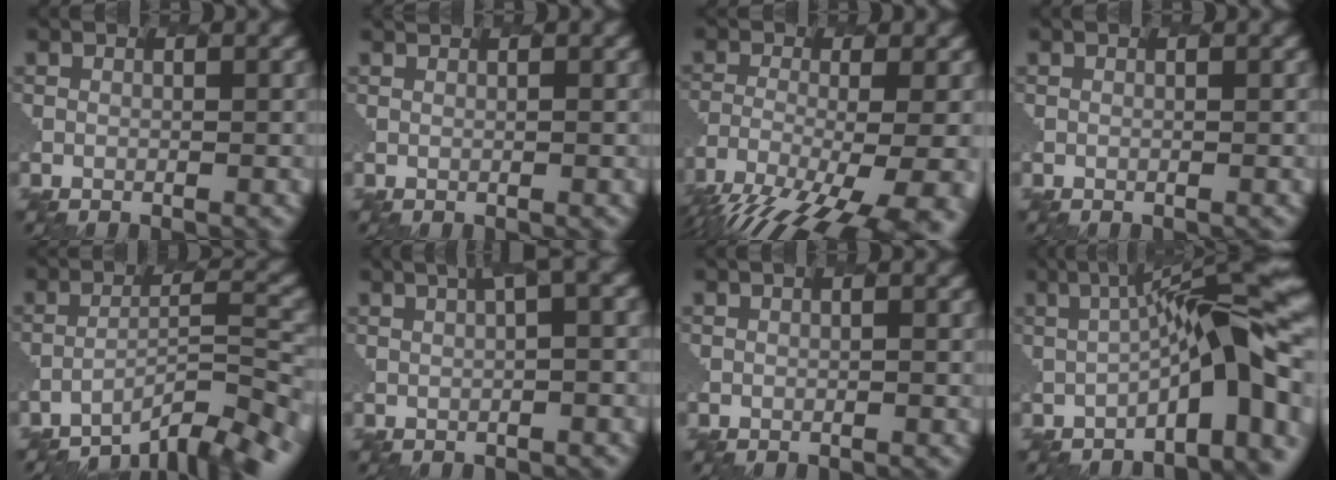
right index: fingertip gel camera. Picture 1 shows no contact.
{"total": 1.2, "force": [0.9, 0.5, 0.7], "torque": [-0.001, 0.010, 0.001]}
{"total": 12.5, "force": [-8.9, 3.4, 8.1], "torque": [-0.150, -0.027, -0.126]}
{"total": 0.0}
{"total": 6.6, "force": [-6.0, 0.4, 2.7], "torque": [-0.045, 0.013, -0.105]}
{"total": 6.0, "force": [1.8, 1.7, 5.5], "torque": [-0.047, 0.029, 0.027]}
{"total": 1.2, "force": [0.5, 0.5, 0.9], "torque": [-0.002, 0.011, -0.001]}
{"total": 9.4, "force": [-1.0, 2.0, 9.1], "torque": [-0.128, 0.019, -0.023]}